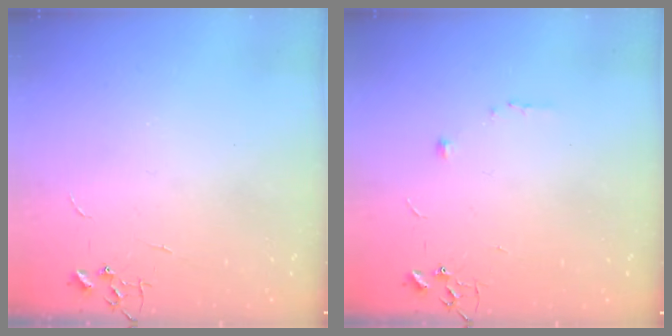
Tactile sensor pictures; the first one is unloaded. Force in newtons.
{"total": 6.2, "press": 6.0, "slide": 1.6}